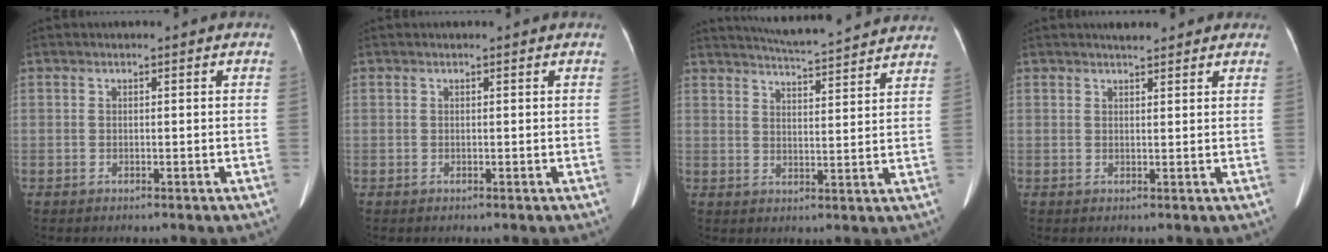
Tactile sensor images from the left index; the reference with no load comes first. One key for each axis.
{"total": 0.5, "fx": 0.5, "fy": 0.1, "fz": 0.1, "tx": -0.007, "ty": 0.004, "tz": 0.004}
{"total": 15.3, "fx": 14.3, "fy": 1.0, "fz": 5.3, "tx": -0.087, "ty": 0.012, "tz": 0.186}
{"total": 4.2, "fx": 3.7, "fy": 1.2, "fz": 1.7, "tx": -0.019, "ty": 0.016, "tz": 0.044}